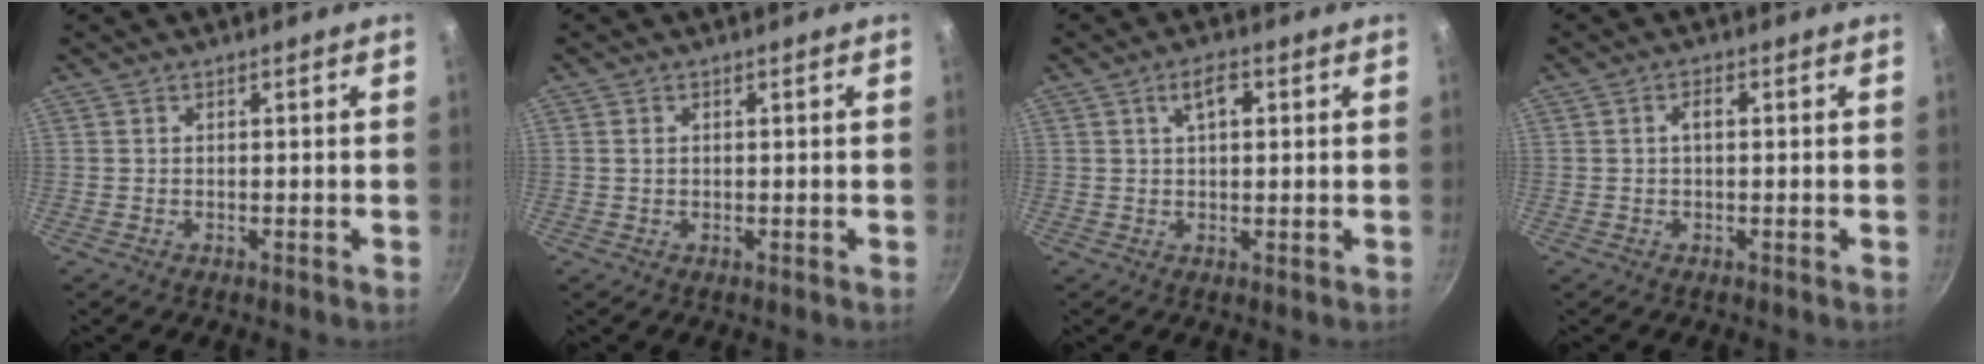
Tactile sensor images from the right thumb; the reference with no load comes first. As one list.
[{"total": 1.0, "force": [0.2, 0.8, 0.5], "torque": [-0.009, 0.004, 0.004]}, {"total": 4.6, "force": [1.5, 2.1, 3.8], "torque": [-0.056, 0.003, 0.021]}, {"total": 1.9, "force": [0.1, 1.0, 1.6], "torque": [-0.030, 0.008, 0.002]}]